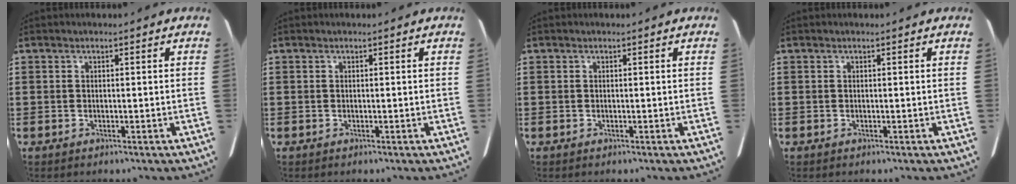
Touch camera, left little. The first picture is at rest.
{"total": 0.0}
{"total": 0.0}
{"total": 0.0}